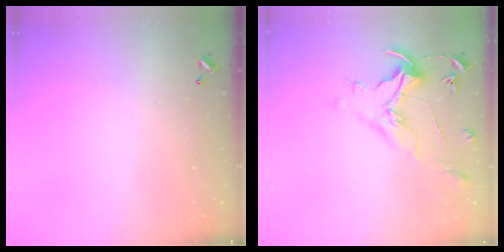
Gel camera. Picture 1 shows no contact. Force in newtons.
{"total": 1.6, "press": 1.4, "slide": 0.7}